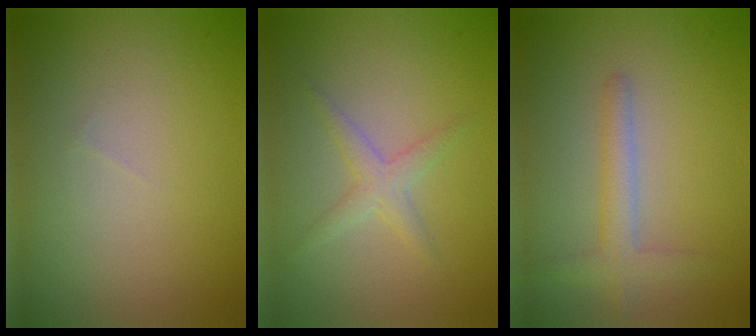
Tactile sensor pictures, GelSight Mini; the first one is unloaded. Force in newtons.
{"total": 2.0, "press": 2.0, "slide": 0.1}
{"total": 2.3, "press": 2.3, "slide": 0.2}